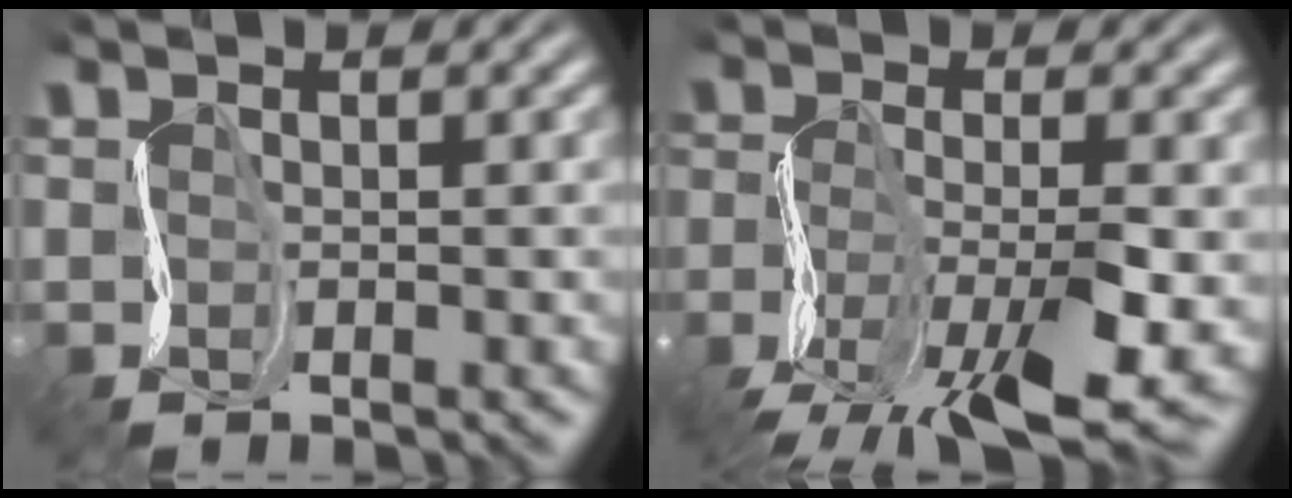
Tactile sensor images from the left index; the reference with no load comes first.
{"total": 9.3, "force": [-5.0, 2.6, 7.4], "torque": [-0.148, -0.018, -0.094]}